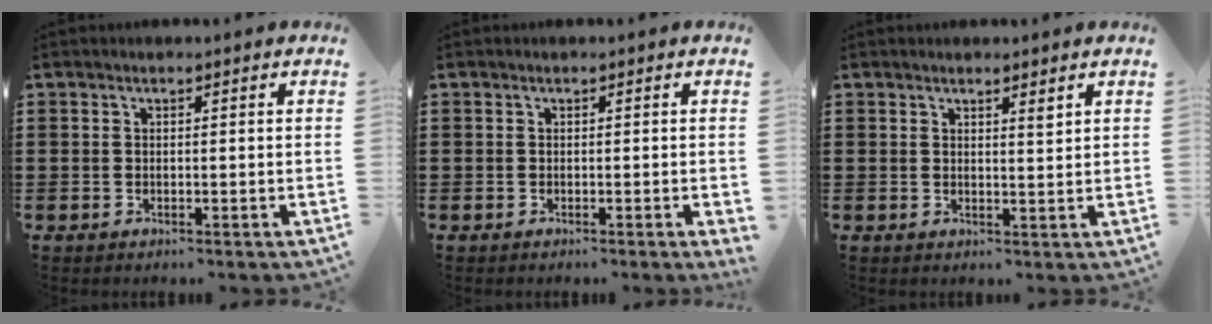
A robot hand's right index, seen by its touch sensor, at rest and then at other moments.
{"total": 0.7, "force": [-0.2, -0.1, 0.7], "torque": [-0.011, -0.005, -0.003]}
{"total": 1.7, "force": [1.4, 0.1, 0.9], "torque": [-0.011, -0.004, 0.023]}